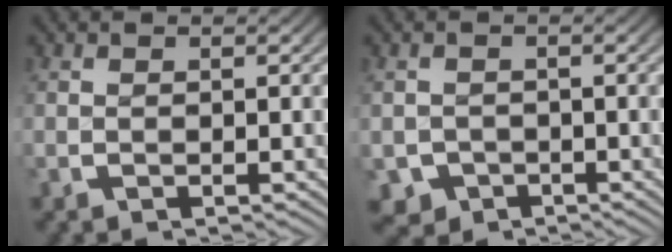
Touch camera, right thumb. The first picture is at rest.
{"total": 3.9, "force": [-2.4, 3.0, 0.7], "torque": [-0.019, -0.029, -0.032]}